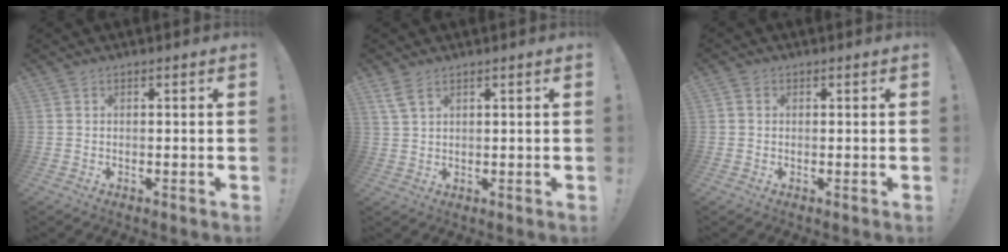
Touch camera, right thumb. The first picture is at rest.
{"total": 4.4, "force": [2.8, 1.9, 2.8], "torque": [-0.053, -0.008, 0.056]}
{"total": 1.3, "force": [0.2, 1.2, 0.5], "torque": [-0.013, 0.005, 0.005]}